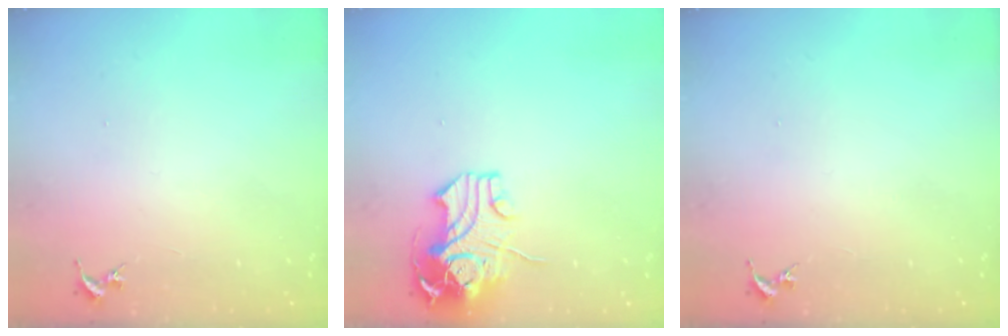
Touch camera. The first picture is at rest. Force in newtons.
{"total": 12.2, "press": 12.0, "slide": 2.1}
{"total": 0.0}